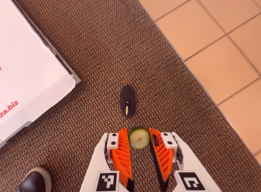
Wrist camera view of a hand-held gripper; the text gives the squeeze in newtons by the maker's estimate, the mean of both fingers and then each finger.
{"total": 6.4, "left": 6.0, "right": 6.7}